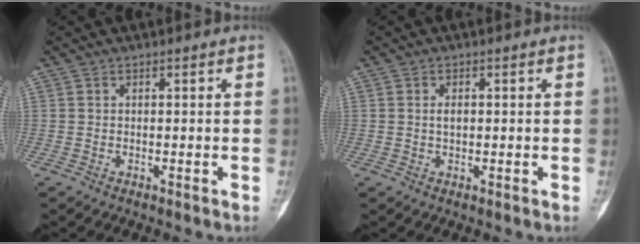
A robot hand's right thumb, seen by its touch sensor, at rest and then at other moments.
{"total": 1.3, "force": [0.2, 0.6, 1.1], "torque": [-0.022, 0.000, 0.003]}